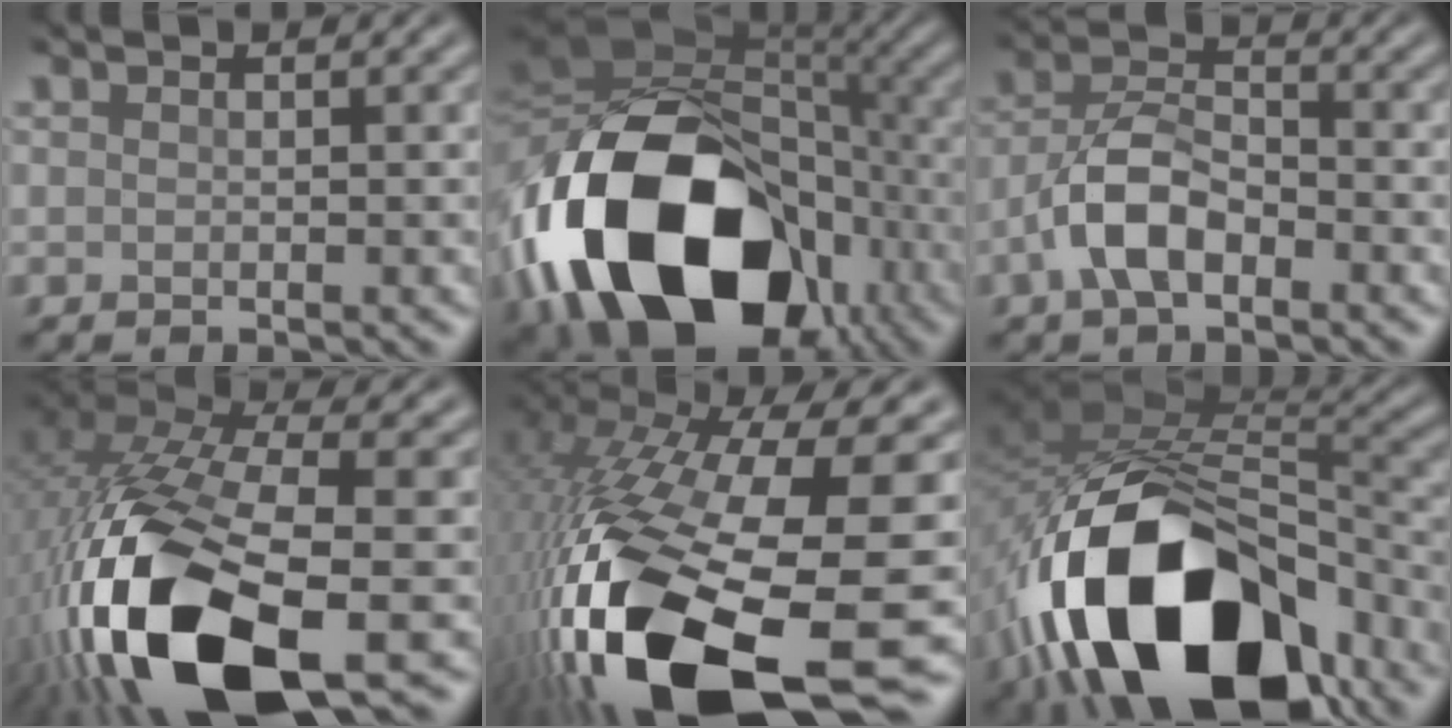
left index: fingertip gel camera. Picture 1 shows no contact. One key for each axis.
{"total": 20.7, "fx": -8.0, "fy": 13.6, "fz": 13.4, "tx": -0.280, "ty": -0.044, "tz": -0.119}
{"total": 5.1, "fx": -2.4, "fy": 2.5, "fz": 3.7, "tx": -0.069, "ty": 0.011, "tz": -0.054}
{"total": 17.0, "fx": -6.5, "fy": 7.1, "fz": 14.0, "tx": -0.309, "ty": -0.030, "tz": -0.111}
{"total": 19.6, "fx": -6.9, "fy": 7.6, "fz": 16.7, "tx": -0.348, "ty": -0.043, "tz": -0.104}
{"total": 17.9, "fx": -8.9, "fy": 9.8, "fz": 12.1, "tx": -0.228, "ty": -0.019, "tz": -0.145}